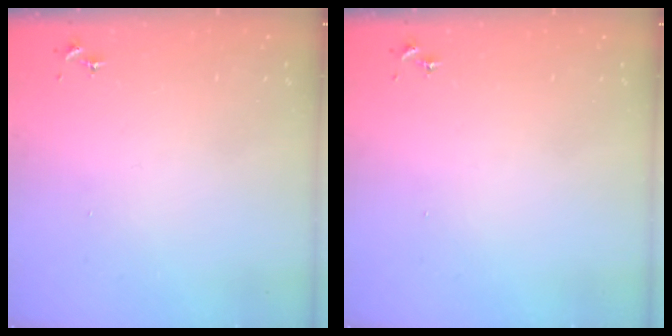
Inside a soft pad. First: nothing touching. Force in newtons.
{"total": 0.0}